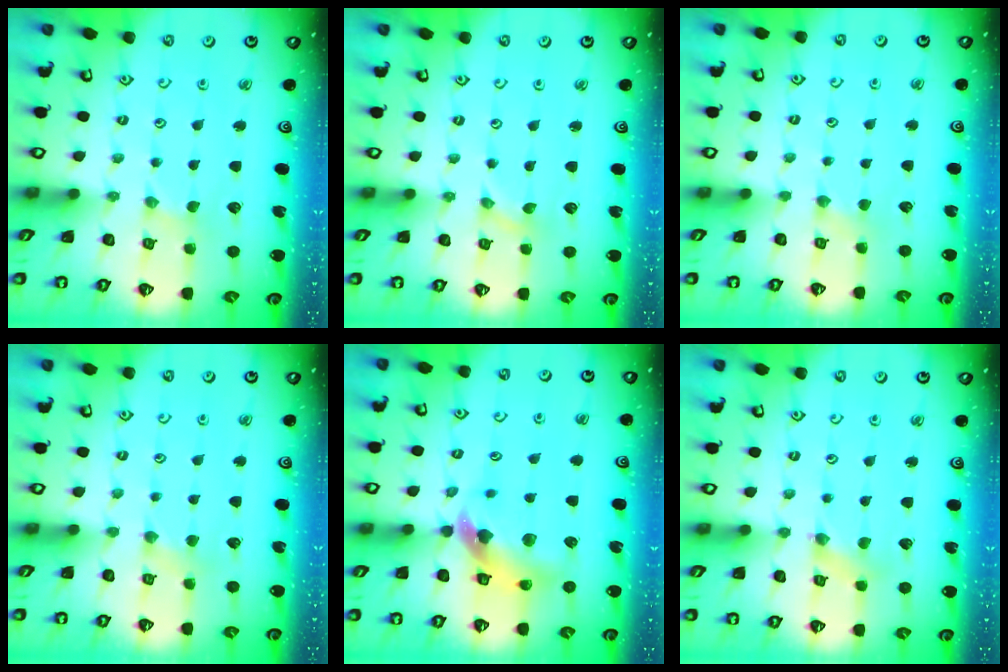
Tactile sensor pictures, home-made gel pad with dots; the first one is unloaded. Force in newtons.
{"total": 0.0}
{"total": 0.9, "press": 0.8, "slide": 0.3}
{"total": 2.8, "press": 2.7, "slide": 0.5}
{"total": 11.3, "press": 11.2, "slide": 1.7}
{"total": 0.9, "press": 0.9, "slide": 0.2}